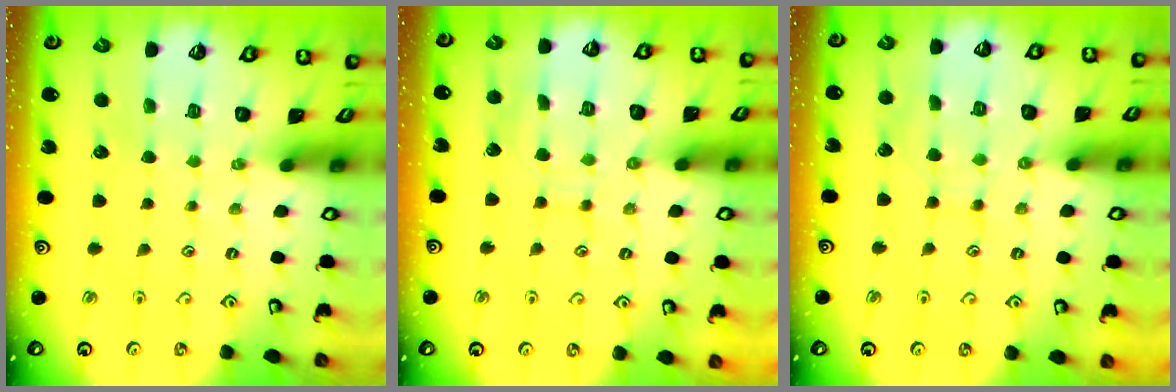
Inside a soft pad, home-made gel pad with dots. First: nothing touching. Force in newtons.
{"total": 6.9, "press": 6.8, "slide": 0.8}
{"total": 3.3, "press": 3.2, "slide": 0.4}